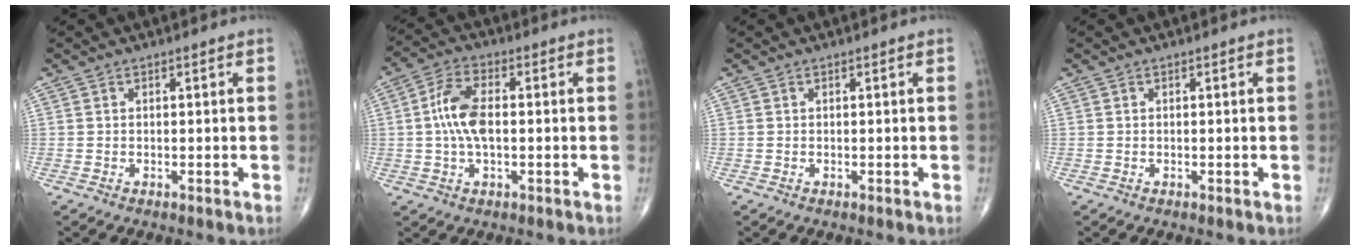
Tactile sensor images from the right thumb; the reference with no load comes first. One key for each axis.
{"total": 8.3, "fx": 0.1, "fy": 4.0, "fz": 7.3, "tx": -0.152, "ty": 0.016, "tz": -0.004}
{"total": 0.0}
{"total": 0.0}